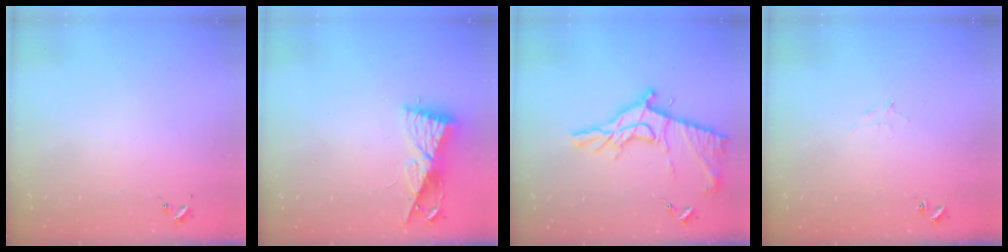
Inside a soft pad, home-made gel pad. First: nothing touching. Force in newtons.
{"total": 8.9, "press": 8.9, "slide": 0.4}
{"total": 18.0, "press": 17.9, "slide": 1.2}
{"total": 5.8, "press": 5.8, "slide": 0.6}